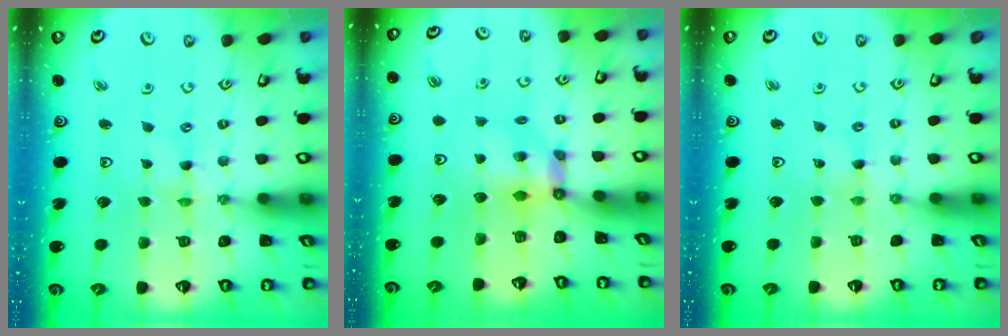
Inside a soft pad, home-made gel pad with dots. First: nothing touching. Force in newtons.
{"total": 5.3, "press": 5.2, "slide": 0.4}
{"total": 0.8, "press": 0.8, "slide": 0.1}